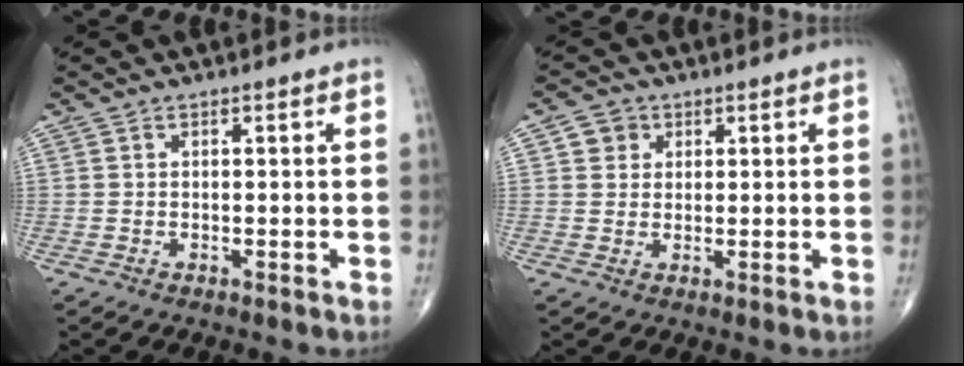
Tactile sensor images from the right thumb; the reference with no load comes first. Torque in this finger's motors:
{"motor_torque": [-0.61, 0.50, 0.20, 0.11, -0.01]}